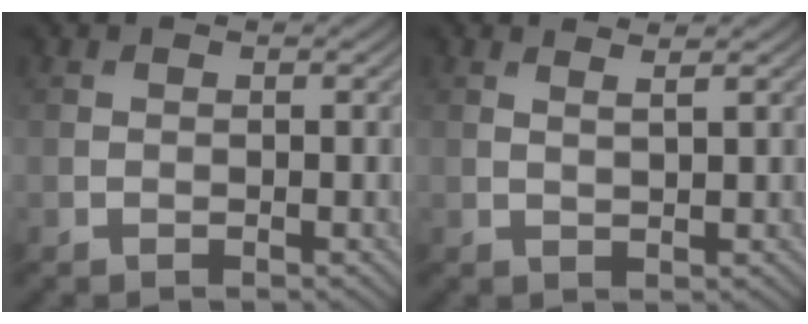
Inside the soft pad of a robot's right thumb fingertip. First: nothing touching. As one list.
[{"total": 1.8, "force": [1.4, 0.3, 1.2], "torque": [-0.020, -0.003, 0.019]}]